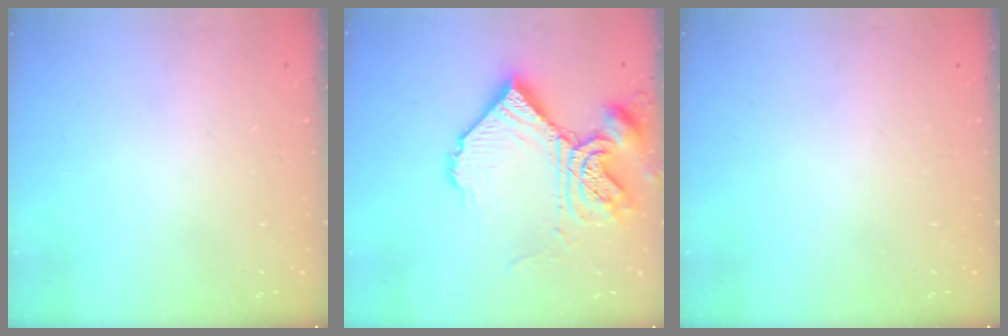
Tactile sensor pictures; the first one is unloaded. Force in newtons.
{"total": 19.3, "press": 19.2, "slide": 1.9}
{"total": 0.0}